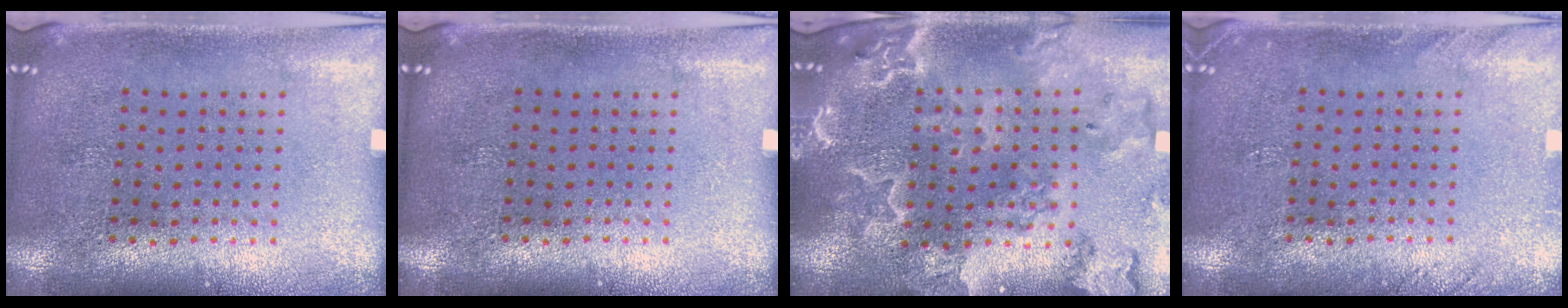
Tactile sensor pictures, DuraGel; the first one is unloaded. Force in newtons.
{"total": 0.0}
{"total": 3.4, "press": 3.0, "slide": 1.5}
{"total": 1.2, "press": 1.2, "slide": 0.1}